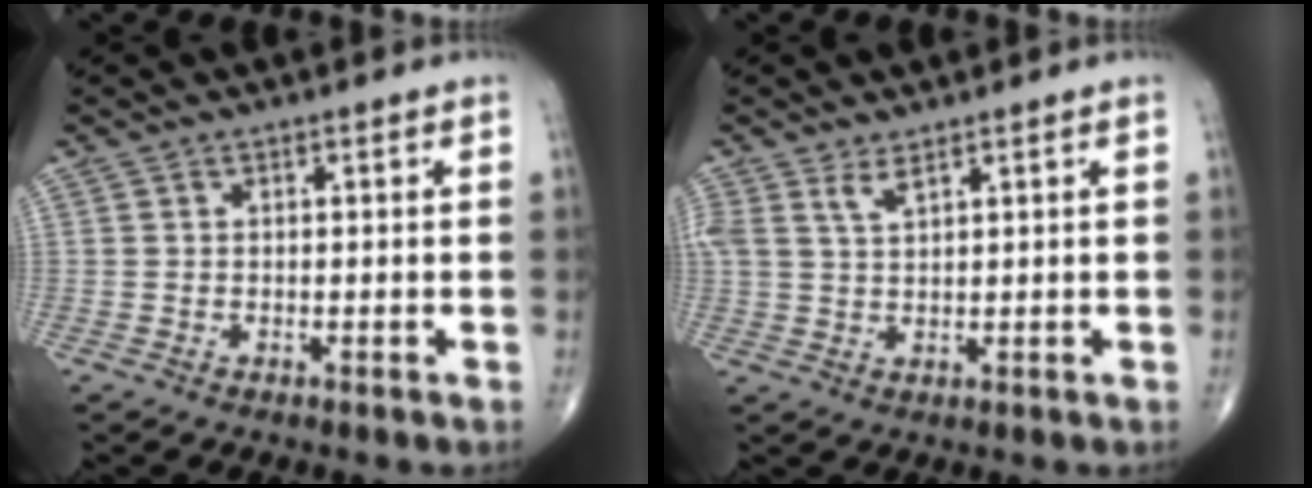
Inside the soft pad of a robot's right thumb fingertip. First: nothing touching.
{"total": 2.9, "force": [2.0, 0.8, 1.9], "torque": [-0.042, -0.006, 0.047]}